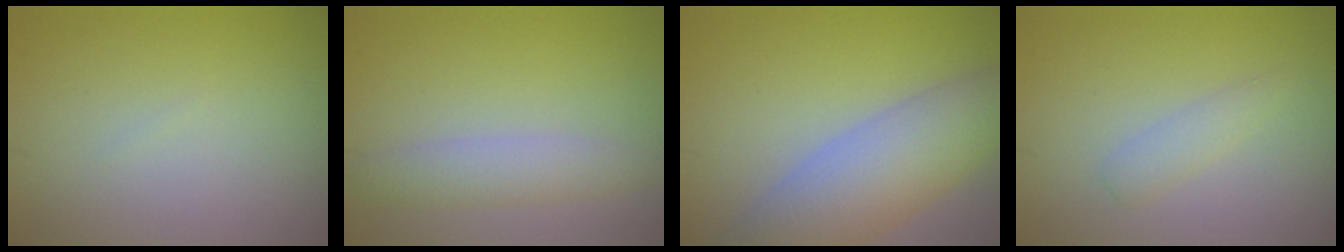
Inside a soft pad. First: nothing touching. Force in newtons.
{"total": 2.6, "press": 2.6, "slide": 0.1}
{"total": 8.2, "press": 8.2, "slide": 0.2}
{"total": 1.5, "press": 1.5, "slide": 0.1}